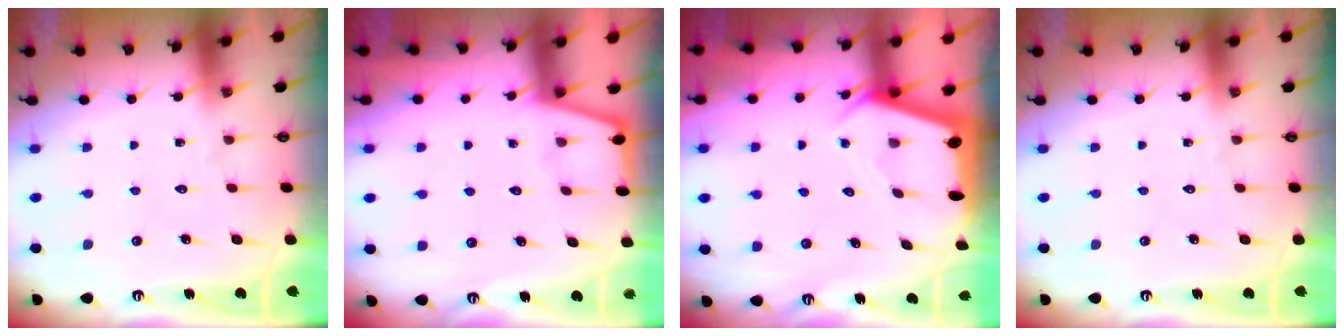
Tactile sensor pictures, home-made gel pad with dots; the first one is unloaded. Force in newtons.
{"total": 1.9, "press": 1.9, "slide": 0.2}
{"total": 2.4, "press": 2.4, "slide": 0.4}
{"total": 0.0}